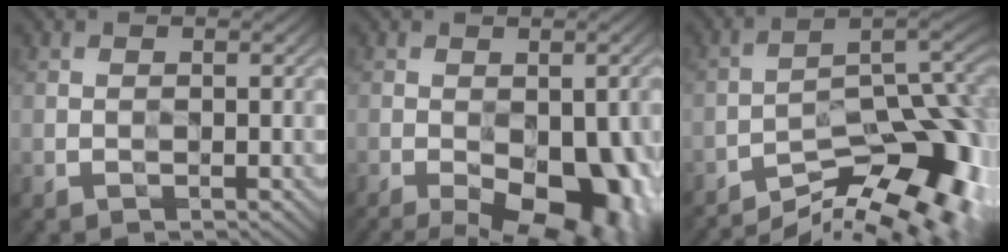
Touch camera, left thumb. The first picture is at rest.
{"total": 17.4, "force": [-7.7, 9.1, 12.7], "torque": [-0.150, -0.019, -0.076]}
{"total": 14.9, "force": [-9.6, 4.6, 10.4], "torque": [-0.152, -0.004, -0.146]}